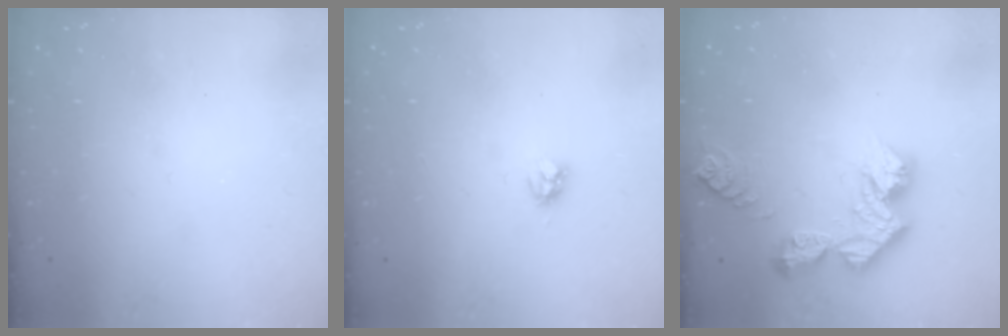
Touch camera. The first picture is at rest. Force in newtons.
{"total": 4.2, "press": 4.2, "slide": 0.5}
{"total": 11.7, "press": 11.7, "slide": 1.1}